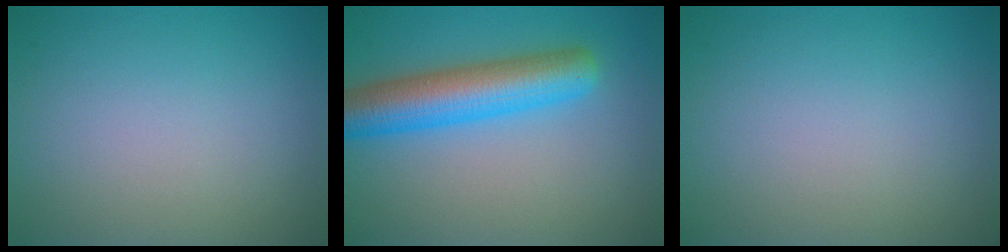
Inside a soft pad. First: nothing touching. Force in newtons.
{"total": 7.0, "press": 7.0, "slide": 0.2}
{"total": 0.0}